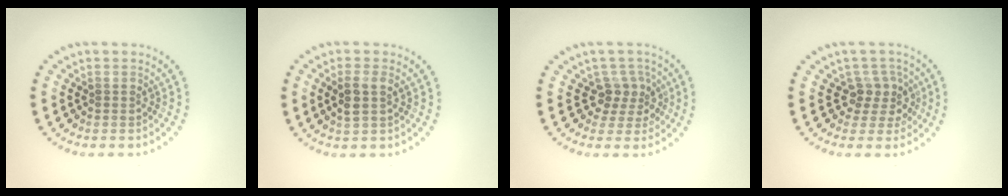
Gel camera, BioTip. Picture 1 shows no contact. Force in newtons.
{"total": 1.9, "press": 1.8, "slide": 0.6}
{"total": 2.6, "press": 2.0, "slide": 1.7}
{"total": 2.5, "press": 1.9, "slide": 1.7}